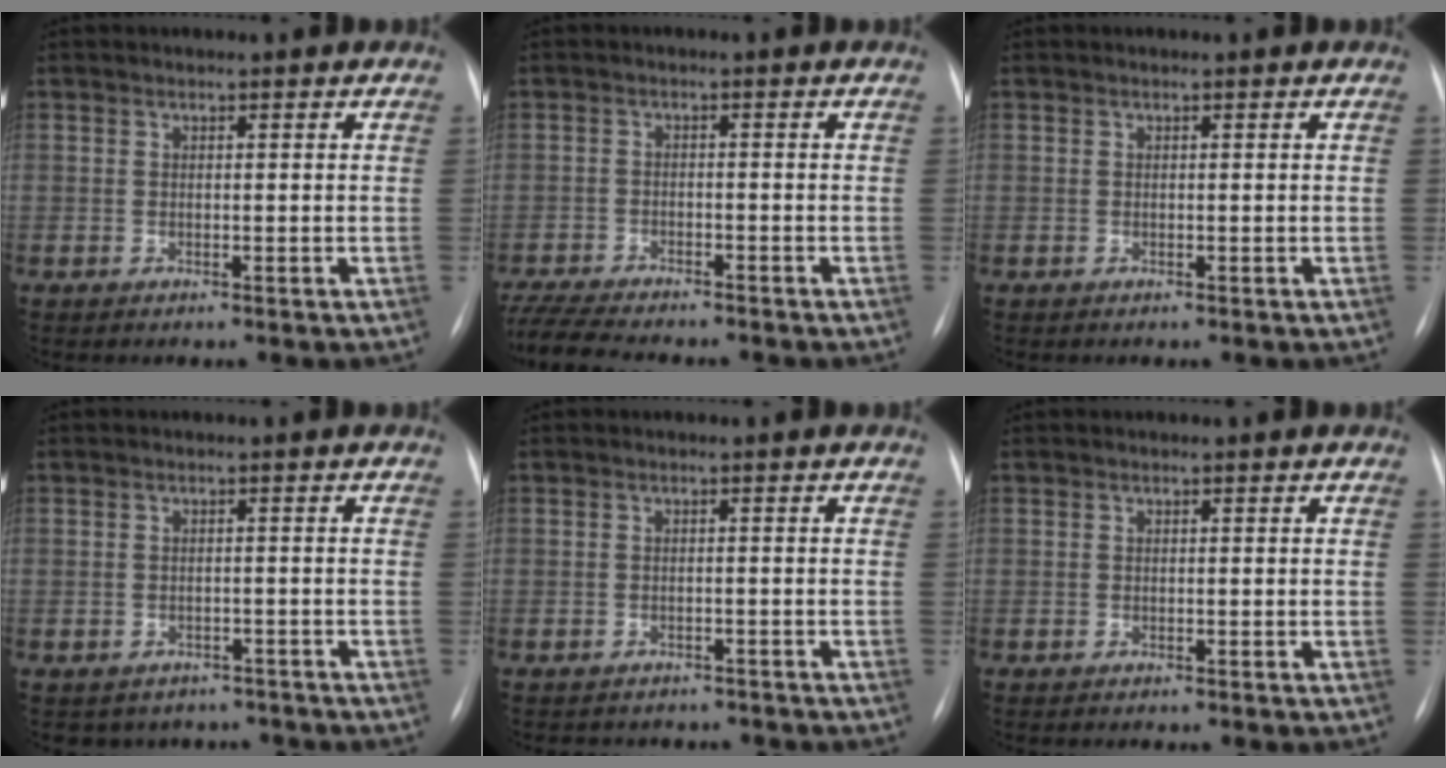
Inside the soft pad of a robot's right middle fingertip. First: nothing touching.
{"total": 11.1, "force": [-9.8, 1.8, 4.7], "torque": [-0.085, -0.014, -0.155]}
{"total": 0.0}
{"total": 6.2, "force": [-5.3, 3.3, 0.0], "torque": [0.011, 0.019, -0.058]}
{"total": 6.0, "force": [-5.5, 2.4, 0.8], "torque": [-0.008, 0.005, -0.061]}
{"total": 0.5, "force": [-0.5, 0.0, 0.2], "torque": [-0.006, -0.002, -0.009]}